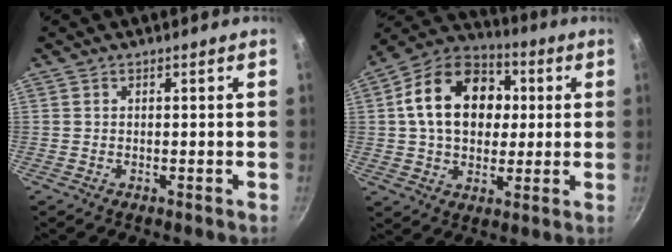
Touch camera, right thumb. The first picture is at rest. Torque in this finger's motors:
{"motor_torque": [0.45, 3.25, 1.74, 0.30, 0.20]}